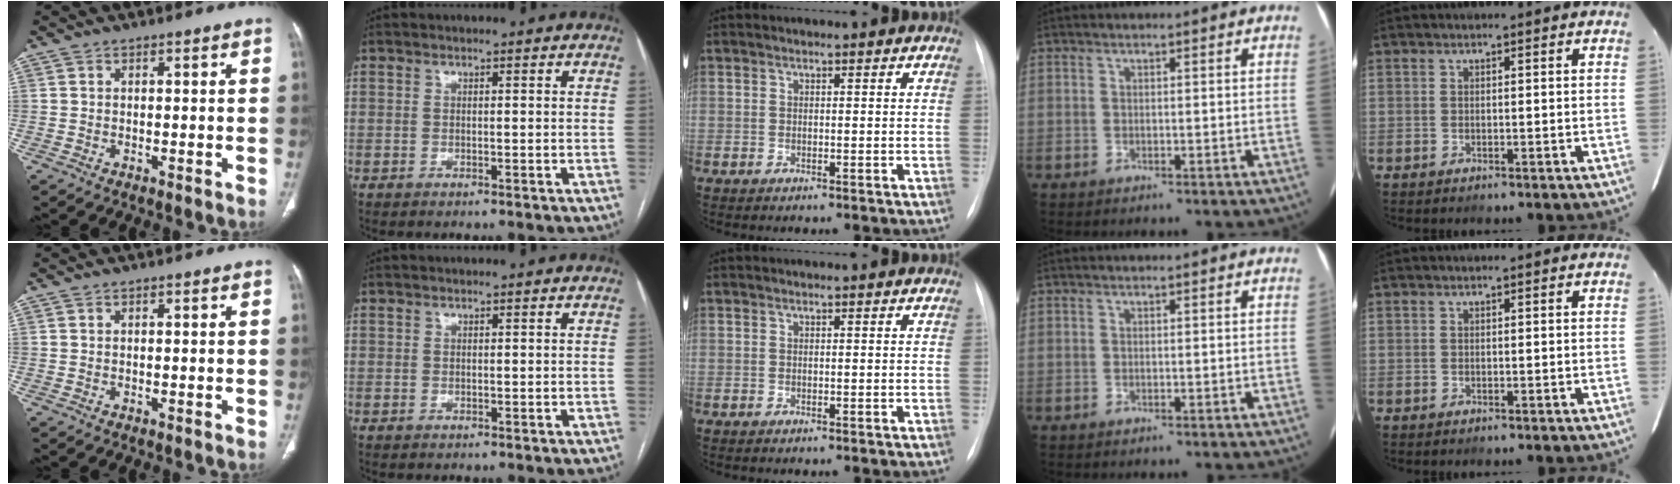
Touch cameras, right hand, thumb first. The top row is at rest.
{}